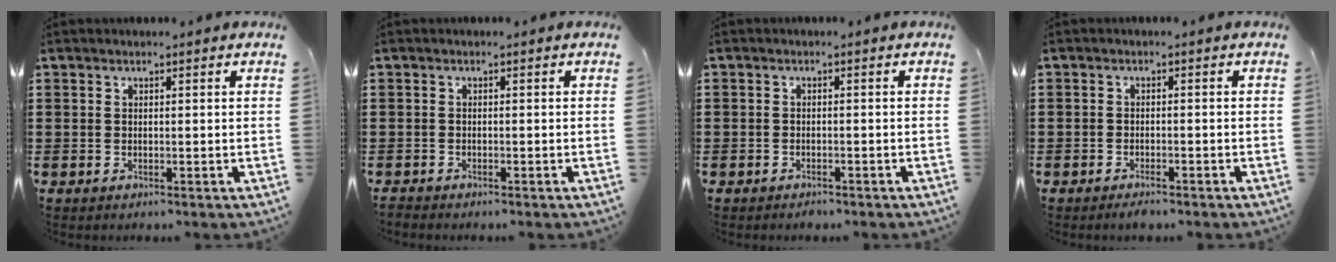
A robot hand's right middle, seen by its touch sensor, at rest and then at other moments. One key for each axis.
{"total": 0.7, "fx": -0.7, "fy": 0.1, "fz": 0.0, "tx": -0.002, "ty": 0.000, "tz": -0.015}
{"total": 1.1, "fx": -1.1, "fy": 0.2, "fz": -0.1, "tx": -0.001, "ty": 0.001, "tz": -0.024}
{"total": 1.3, "fx": -1.2, "fy": 0.2, "fz": 0.4, "tx": -0.011, "ty": -0.004, "tz": -0.022}